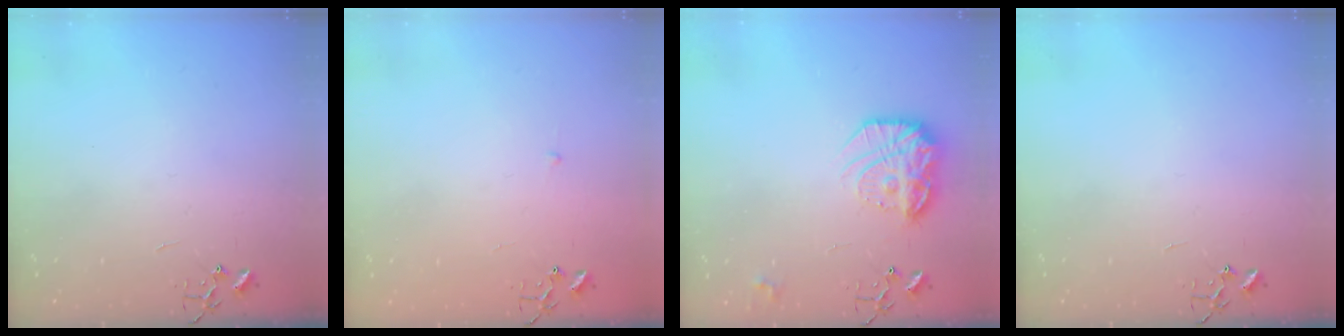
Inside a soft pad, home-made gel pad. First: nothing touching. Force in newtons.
{"total": 2.3, "press": 2.3, "slide": 0.3}
{"total": 17.5, "press": 17.5, "slide": 1.4}
{"total": 0.0}